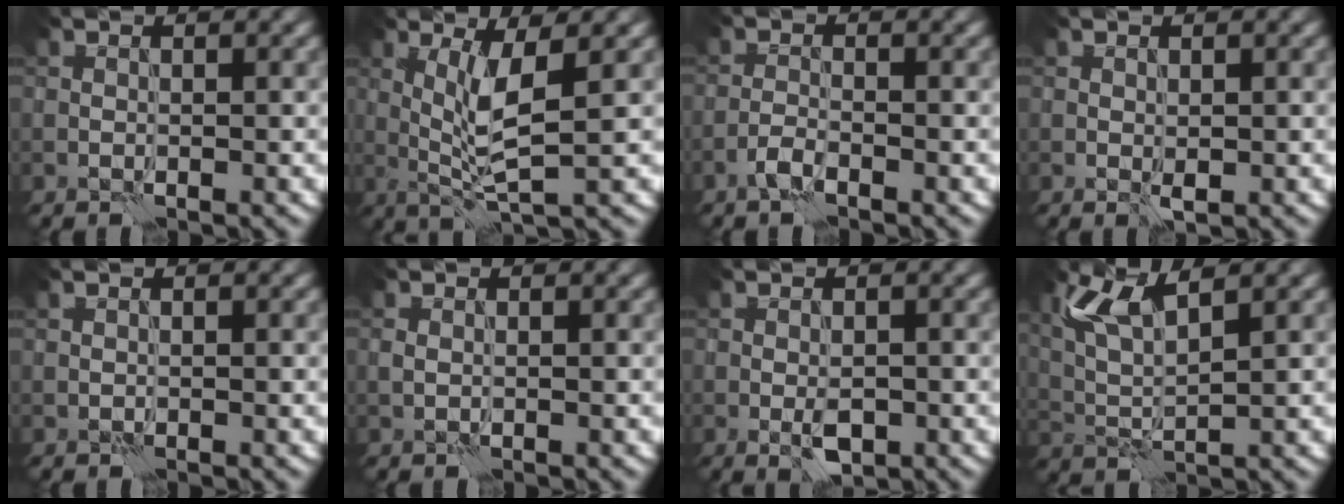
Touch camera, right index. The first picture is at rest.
{"total": 4.4, "force": [0.7, 0.6, 4.3], "torque": [-0.094, -0.005, 0.020]}
{"total": 1.5, "force": [-1.1, 0.3, 1.0], "torque": [-0.023, 0.004, -0.026]}
{"total": 0.9, "force": [-0.1, 0.5, 0.8], "torque": [-0.012, 0.000, -0.002]}
{"total": 0.0}
{"total": 0.6, "force": [0.1, 0.5, 0.4], "torque": [-0.009, 0.002, 0.000]}
{"total": 2.3, "force": [-0.7, 1.1, 1.8], "torque": [-0.033, -0.002, -0.012]}
{"total": 4.7, "force": [2.4, 1.3, 3.8], "torque": [-0.096, 0.004, 0.051]}